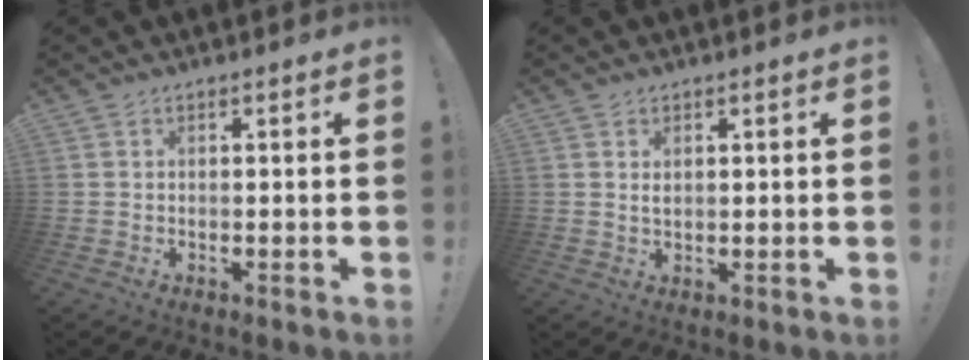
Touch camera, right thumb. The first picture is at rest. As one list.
[{"total": 1.7, "force": [0.8, 1.0, 1.1], "torque": [-0.007, -0.003, 0.011]}]